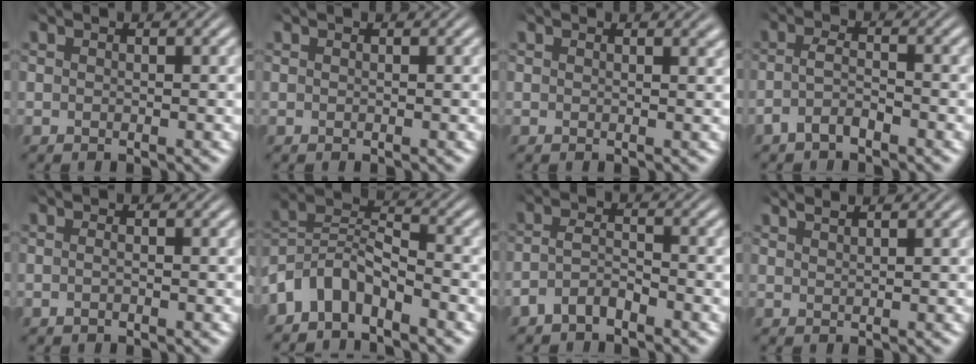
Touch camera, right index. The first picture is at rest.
{"total": 0.0}
{"total": 0.7, "force": [0.7, 0.0, 0.3], "torque": [-0.002, -0.001, 0.007]}
{"total": 2.7, "force": [-2.1, 0.8, 1.5], "torque": [-0.032, -0.013, -0.033]}
{"total": 0.9, "force": [-0.7, 0.3, 0.6], "torque": [-0.017, -0.006, -0.012]}
{"total": 7.3, "force": [-2.5, 5.6, 3.8], "torque": [-0.093, -0.022, -0.048]}
{"total": 3.1, "force": [-2.6, 1.1, 1.3], "torque": [-0.023, -0.013, -0.040]}
{"total": 1.5, "force": [1.3, -0.7, 0.1], "torque": [0.004, -0.001, 0.028]}